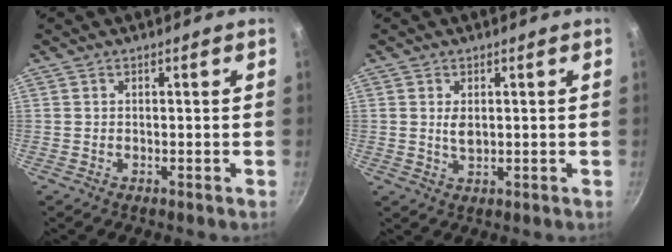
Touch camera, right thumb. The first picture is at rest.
{"total": 2.6, "force": [0.5, 1.5, 2.1], "torque": [-0.038, -0.003, 0.012]}